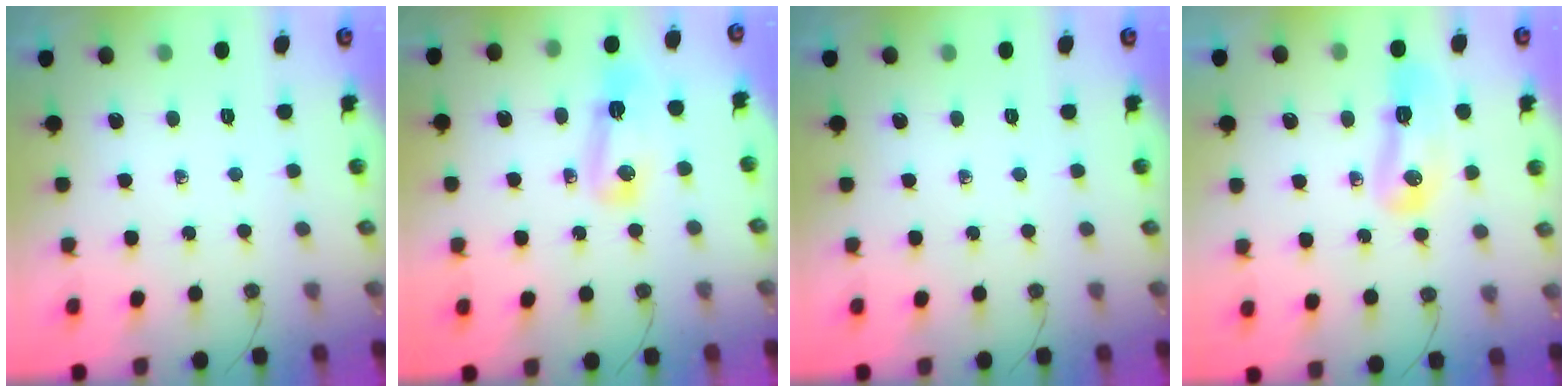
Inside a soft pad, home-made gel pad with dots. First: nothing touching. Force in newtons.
{"total": 6.9, "press": 6.9, "slide": 0.8}
{"total": 0.0}
{"total": 10.5, "press": 10.4, "slide": 1.4}